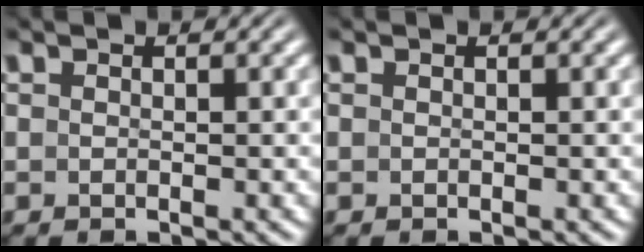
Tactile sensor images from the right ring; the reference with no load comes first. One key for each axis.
{"total": 0.0}